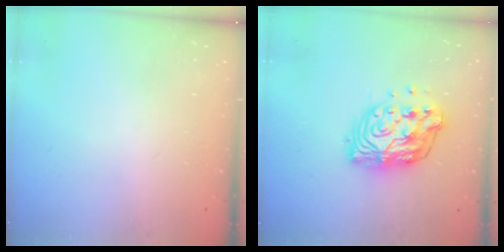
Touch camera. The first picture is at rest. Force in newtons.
{"total": 12.5, "press": 12.5, "slide": 1.1}